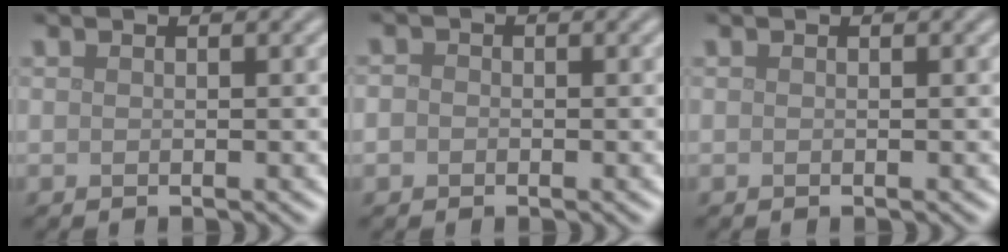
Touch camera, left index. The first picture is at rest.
{"total": 1.4, "force": [-0.1, 1.3, 0.5], "torque": [-0.003, 0.000, -0.015]}
{"total": 0.0}